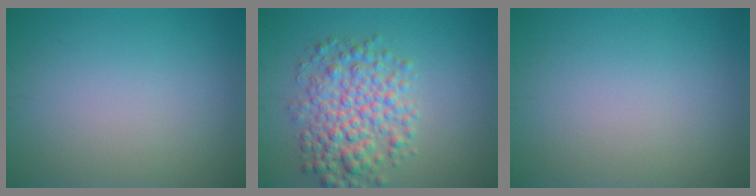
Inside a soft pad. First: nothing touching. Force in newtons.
{"total": 5.8, "press": 5.8, "slide": 0.0}
{"total": 0.0}